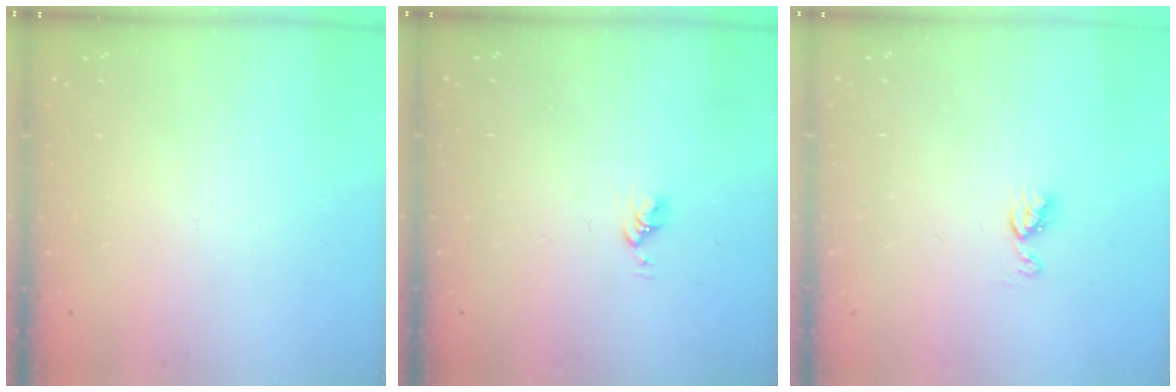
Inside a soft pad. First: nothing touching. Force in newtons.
{"total": 3.1, "press": 3.1, "slide": 0.4}
{"total": 6.7, "press": 6.6, "slide": 0.6}